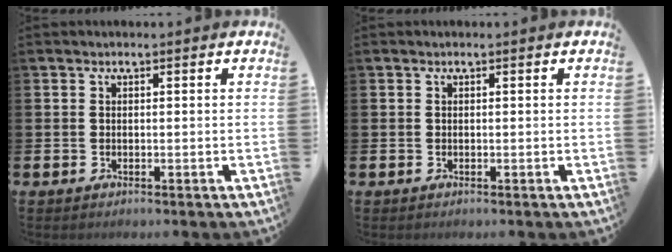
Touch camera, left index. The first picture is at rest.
{"total": 0.0}